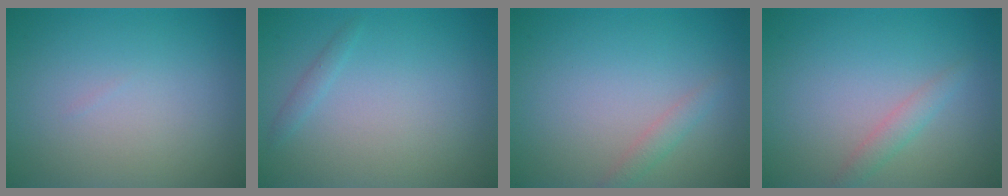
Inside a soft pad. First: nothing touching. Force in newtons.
{"total": 0.8, "press": 0.8, "slide": 0.1}
{"total": 1.2, "press": 1.2, "slide": 0.1}
{"total": 1.4, "press": 1.4, "slide": 0.1}